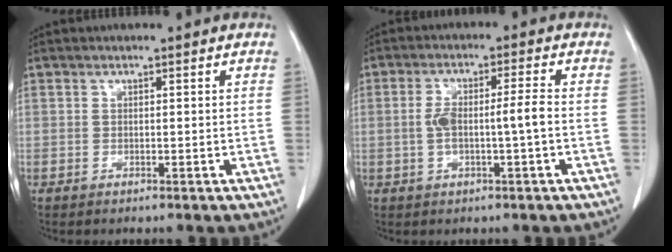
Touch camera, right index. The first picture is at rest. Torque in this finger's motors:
{"motor_torque": [0.33, 0.11, 0.30, 0.10]}